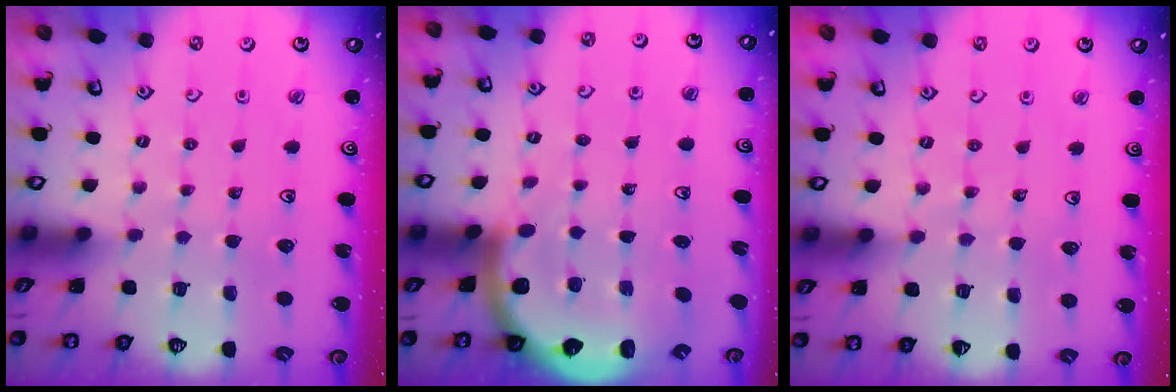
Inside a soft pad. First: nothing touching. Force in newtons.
{"total": 6.2, "press": 6.1, "slide": 1.2}
{"total": 1.7, "press": 1.7, "slide": 0.2}